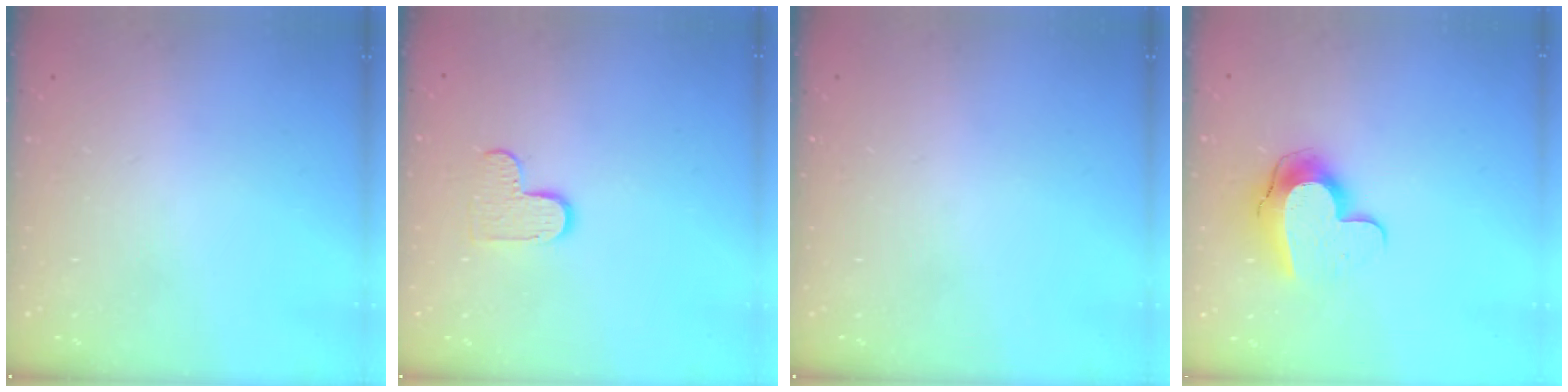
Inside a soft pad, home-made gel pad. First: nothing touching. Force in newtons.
{"total": 7.4, "press": 7.4, "slide": 0.4}
{"total": 0.0}
{"total": 11.2, "press": 11.2, "slide": 1.1}